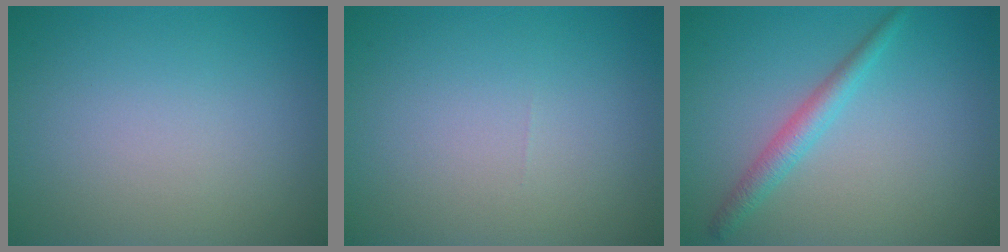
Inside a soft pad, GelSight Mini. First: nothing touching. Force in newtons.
{"total": 0.0}
{"total": 2.2, "press": 2.2, "slide": 0.1}